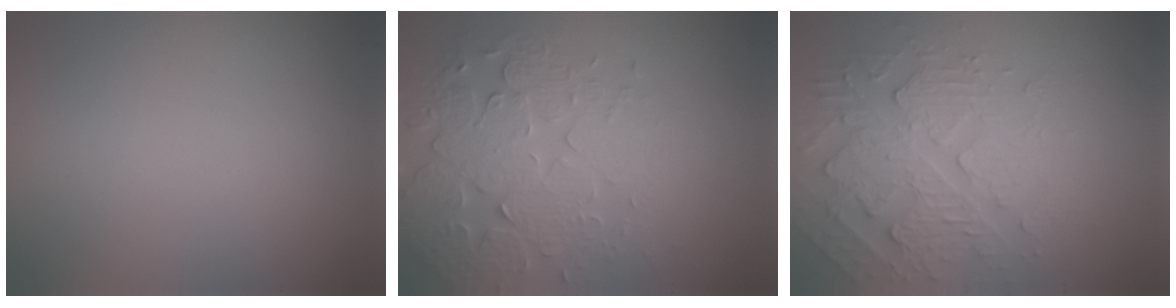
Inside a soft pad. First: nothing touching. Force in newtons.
{"total": 5.9, "press": 4.8, "slide": 3.4}
{"total": 5.0, "press": 4.3, "slide": 2.6}